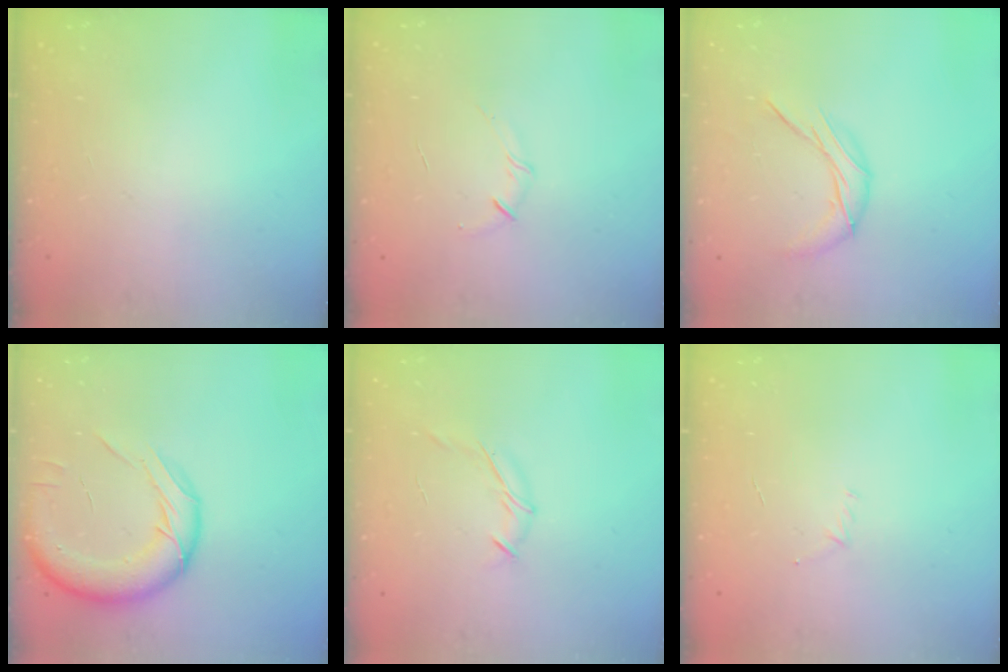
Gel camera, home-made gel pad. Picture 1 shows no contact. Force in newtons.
{"total": 3.7, "press": 3.6, "slide": 1.1}
{"total": 7.8, "press": 7.8, "slide": 0.1}
{"total": 16.1, "press": 15.8, "slide": 3.0}
{"total": 6.7, "press": 6.6, "slide": 1.2}
{"total": 2.9, "press": 2.8, "slide": 0.8}